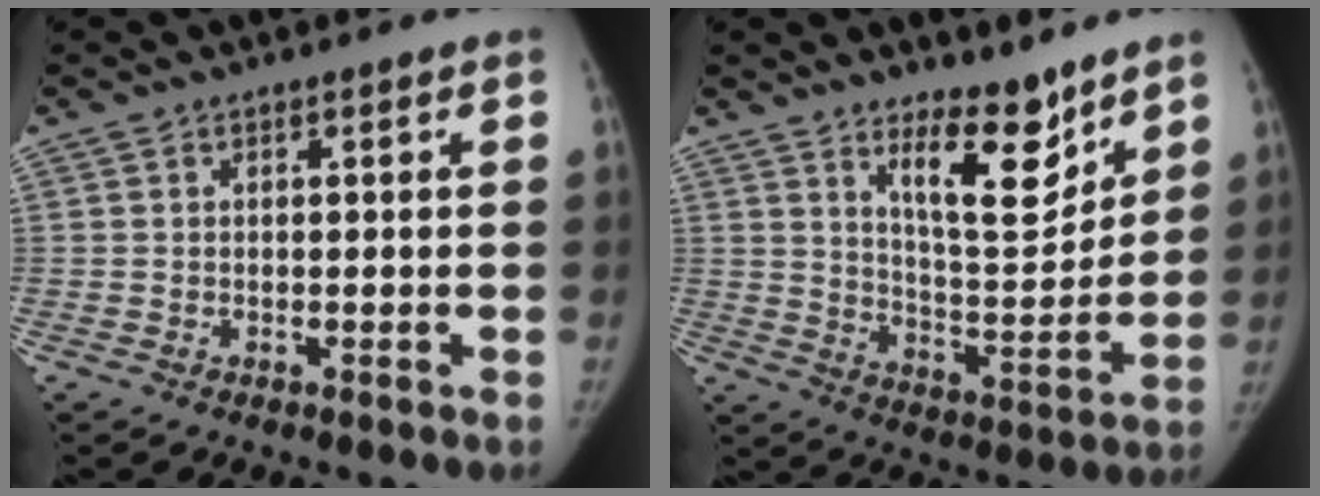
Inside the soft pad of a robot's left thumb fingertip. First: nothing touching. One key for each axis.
{"total": 12.3, "fx": 8.5, "fy": 4.2, "fz": 7.8, "tx": -0.091, "ty": -0.080, "tz": 0.149}